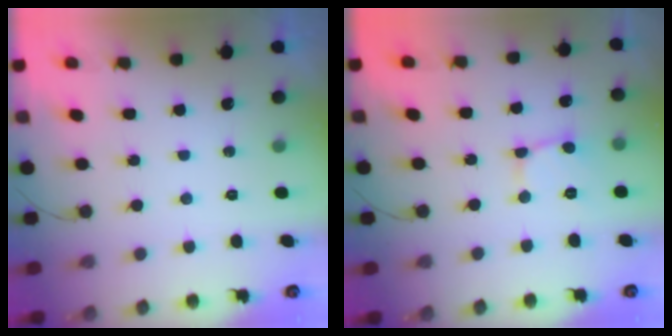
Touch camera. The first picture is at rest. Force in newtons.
{"total": 2.7, "press": 2.7, "slide": 0.2}